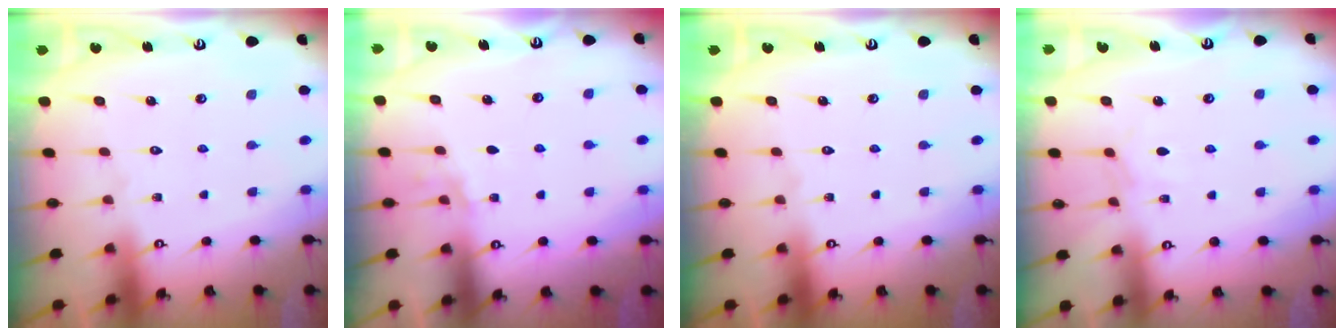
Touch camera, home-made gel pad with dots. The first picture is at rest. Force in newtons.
{"total": 2.7, "press": 2.4, "slide": 1.4}
{"total": 0.0}
{"total": 3.0, "press": 2.9, "slide": 0.4}